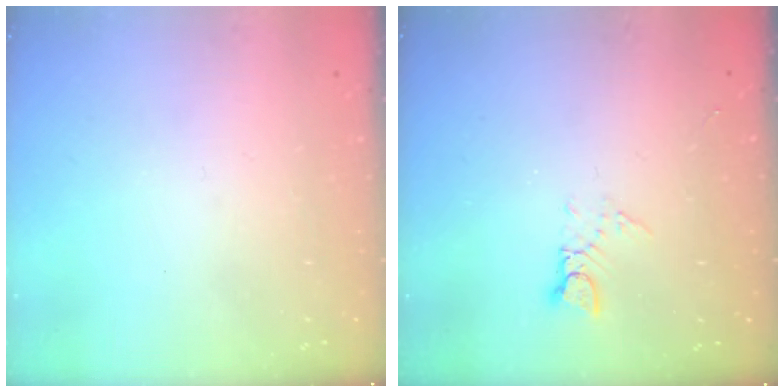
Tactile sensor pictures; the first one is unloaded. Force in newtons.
{"total": 2.9, "press": 2.9, "slide": 0.2}